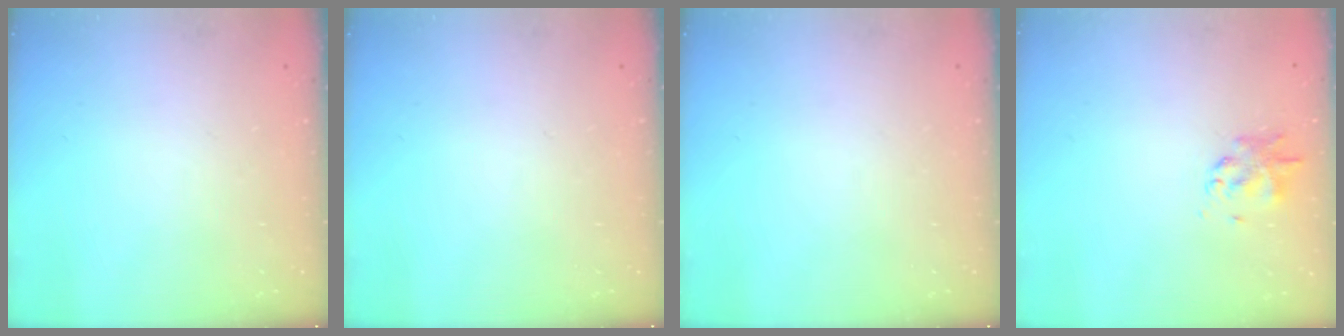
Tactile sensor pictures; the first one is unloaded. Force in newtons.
{"total": 0.0}
{"total": 0.0}
{"total": 1.8, "press": 1.7, "slide": 0.4}